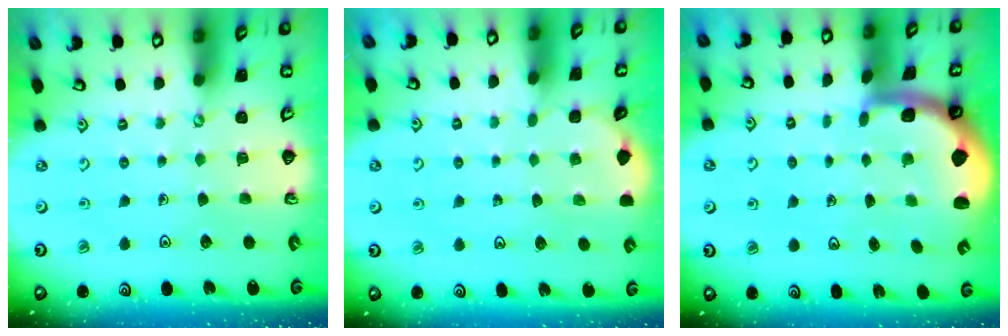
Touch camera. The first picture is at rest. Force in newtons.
{"total": 0.9, "press": 0.9, "slide": 0.1}
{"total": 1.7, "press": 1.6, "slide": 0.4}